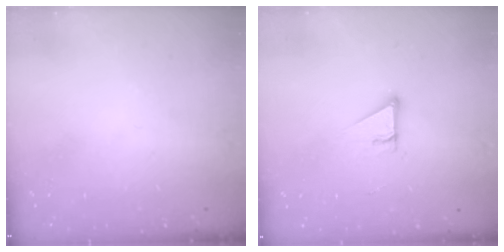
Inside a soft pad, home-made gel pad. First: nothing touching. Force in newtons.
{"total": 3.3, "press": 3.3, "slide": 0.2}